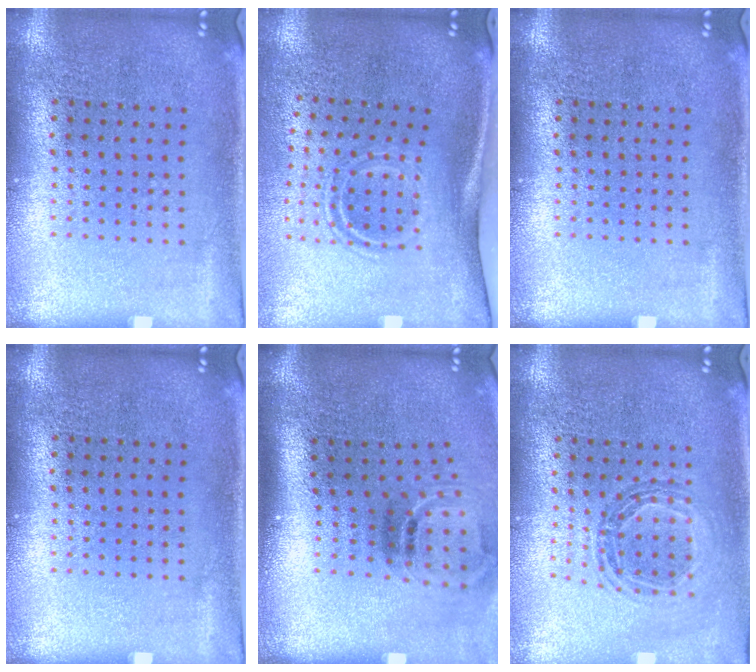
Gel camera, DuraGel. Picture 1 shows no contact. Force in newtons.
{"total": 1.8, "press": 1.1, "slide": 1.5}
{"total": 0.0}
{"total": 0.0}
{"total": 1.9, "press": 1.1, "slide": 1.5}
{"total": 0.9, "press": 0.9, "slide": 0.2}